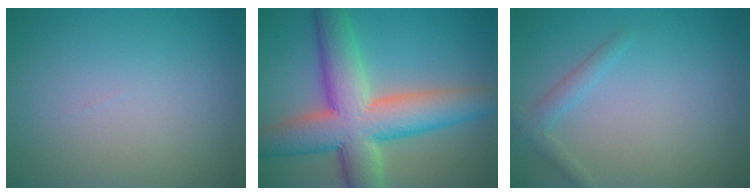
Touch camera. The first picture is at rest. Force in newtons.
{"total": 11.1, "press": 11.0, "slide": 0.7}
{"total": 1.6, "press": 1.6, "slide": 0.1}